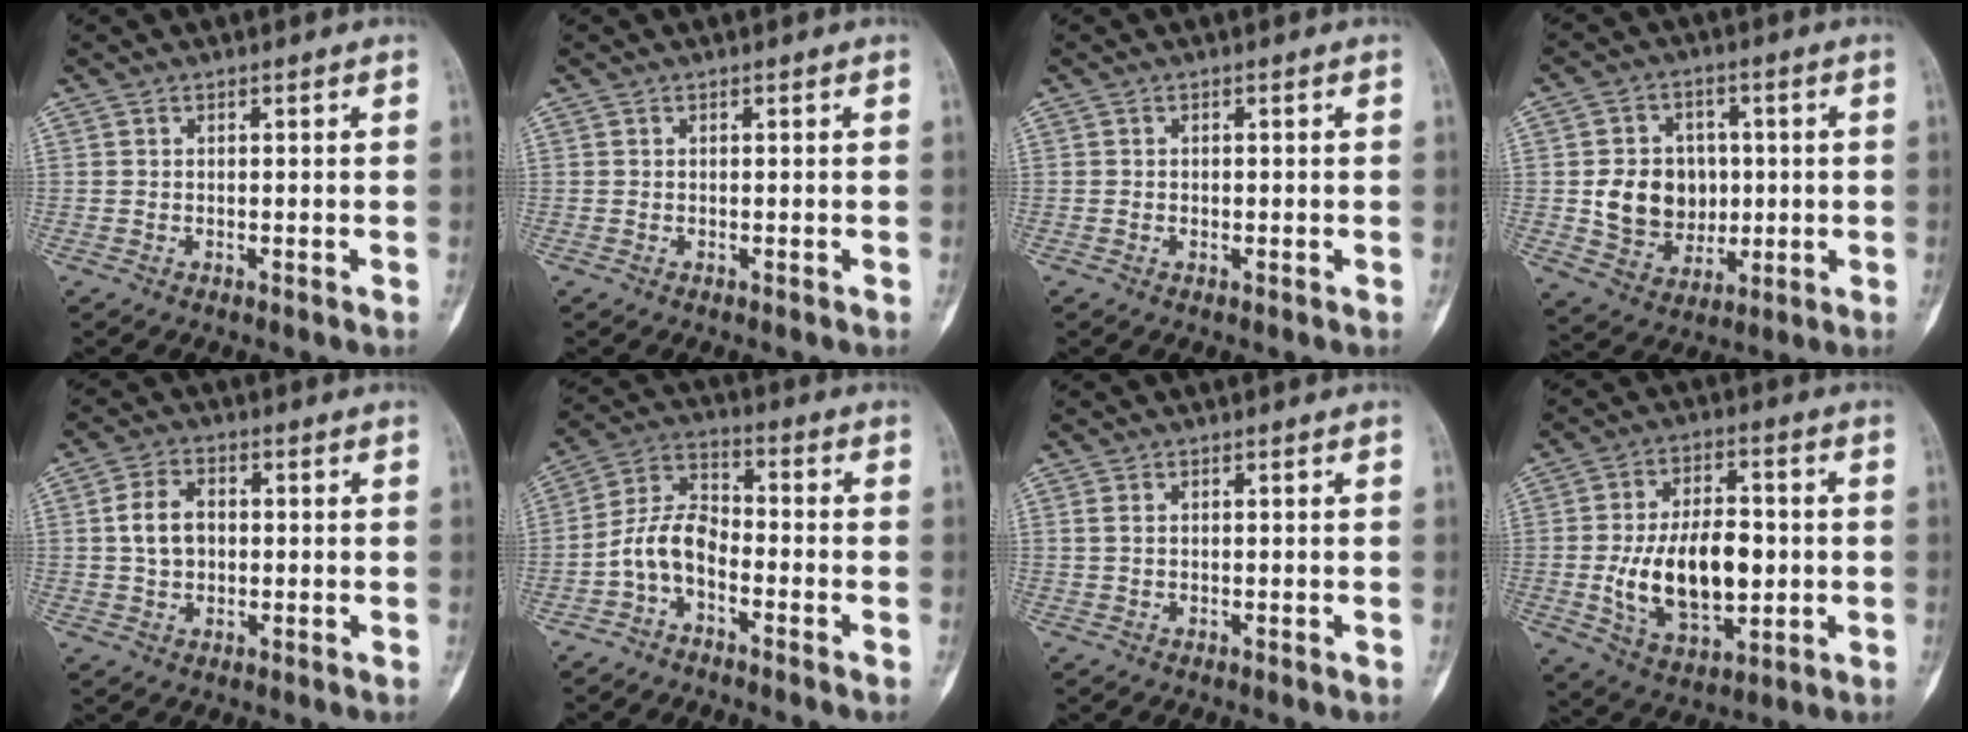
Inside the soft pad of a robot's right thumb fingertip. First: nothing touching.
{"total": 0.0}
{"total": 0.7, "force": [-0.1, 0.5, 0.4], "torque": [-0.007, 0.004, -0.002]}
{"total": 12.0, "force": [0.2, 10.1, 6.3], "torque": [-0.063, 0.000, 0.017]}
{"total": 6.2, "force": [0.5, 4.4, 4.3], "torque": [-0.071, 0.009, 0.007]}
{"total": 7.7, "force": [-3.2, 4.3, 5.5], "torque": [-0.104, 0.046, -0.076]}
{"total": 1.2, "force": [0.4, 0.8, 0.9], "torque": [-0.024, 0.004, 0.011]}
{"total": 16.9, "force": [-1.4, 9.7, 13.8], "torque": [-0.211, 0.004, -0.012]}